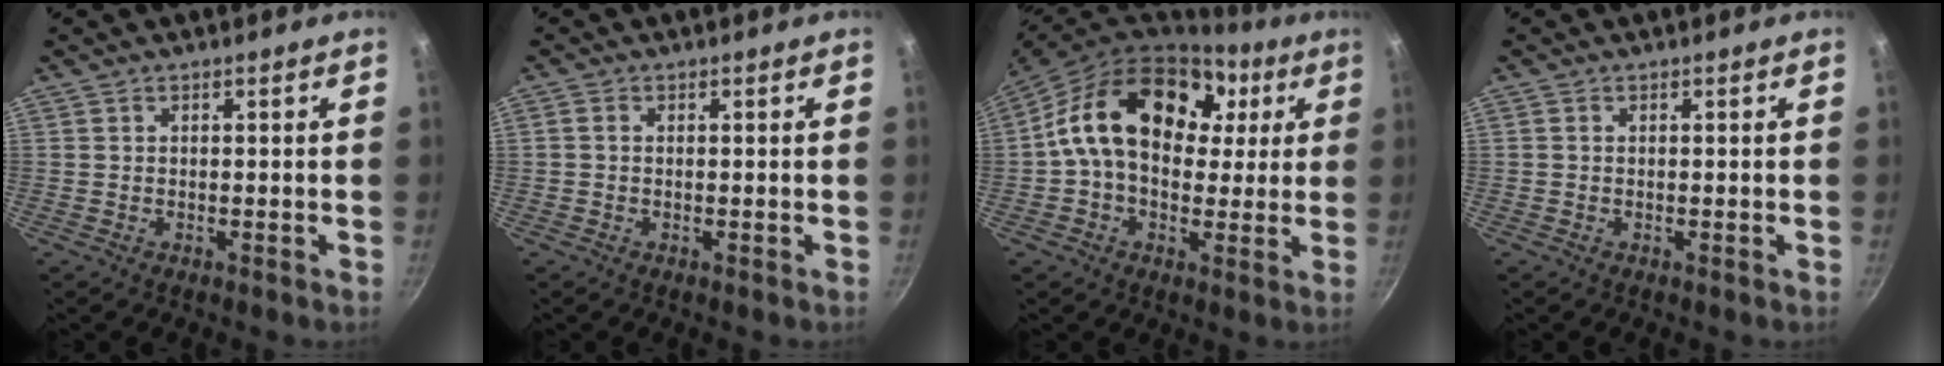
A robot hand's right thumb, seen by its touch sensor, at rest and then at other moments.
{"total": 0.9, "force": [0.0, 0.7, 0.6], "torque": [-0.011, 0.005, -0.001]}
{"total": 20.7, "force": [4.7, 14.6, 13.9], "torque": [-0.212, 0.021, 0.061]}
{"total": 0.0}